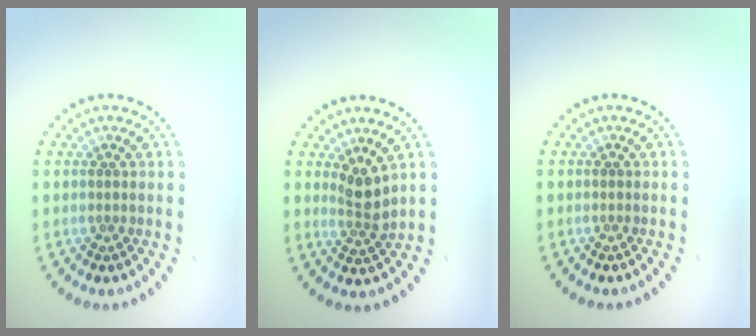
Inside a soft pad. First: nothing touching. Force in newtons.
{"total": 2.4, "press": 1.8, "slide": 1.5}
{"total": 0.0}